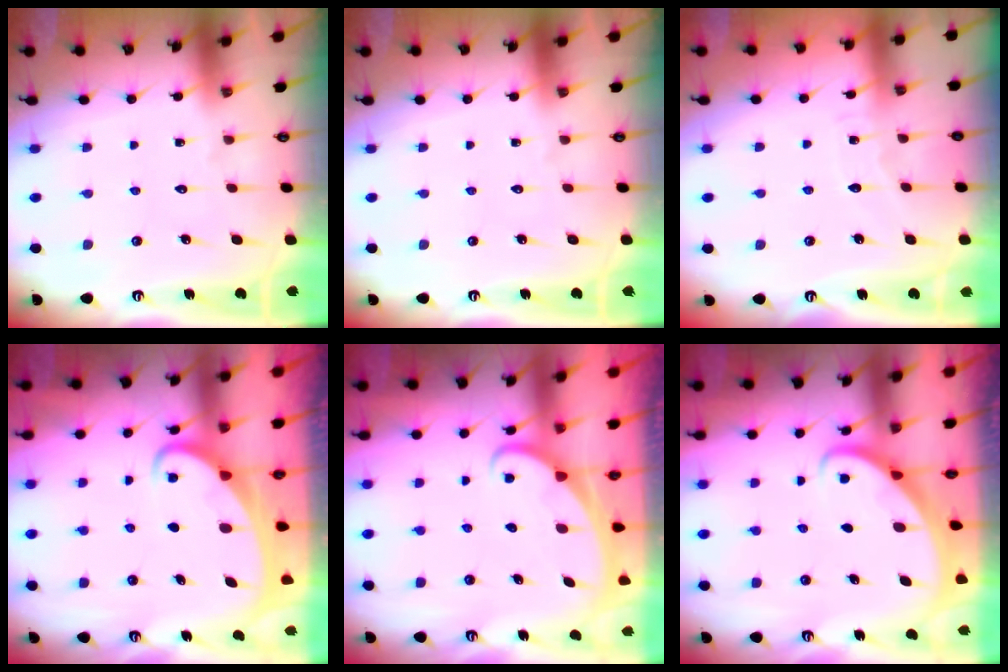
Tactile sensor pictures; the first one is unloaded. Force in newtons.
{"total": 0.0}
{"total": 3.3, "press": 3.2, "slide": 0.4}
{"total": 2.7, "press": 2.7, "slide": 0.4}
{"total": 1.9, "press": 1.9, "slide": 0.1}
{"total": 2.3, "press": 2.3, "slide": 0.3}